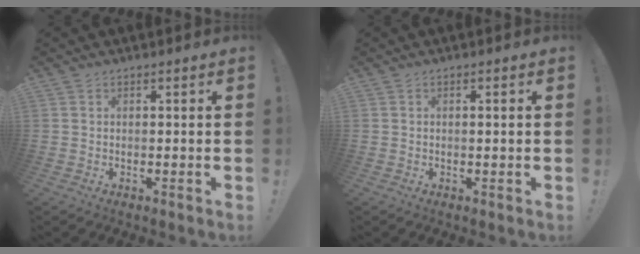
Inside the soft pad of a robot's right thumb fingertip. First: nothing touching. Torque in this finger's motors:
{"motor_torque": [0.19, -0.56, -0.16, 0.13, -0.02]}